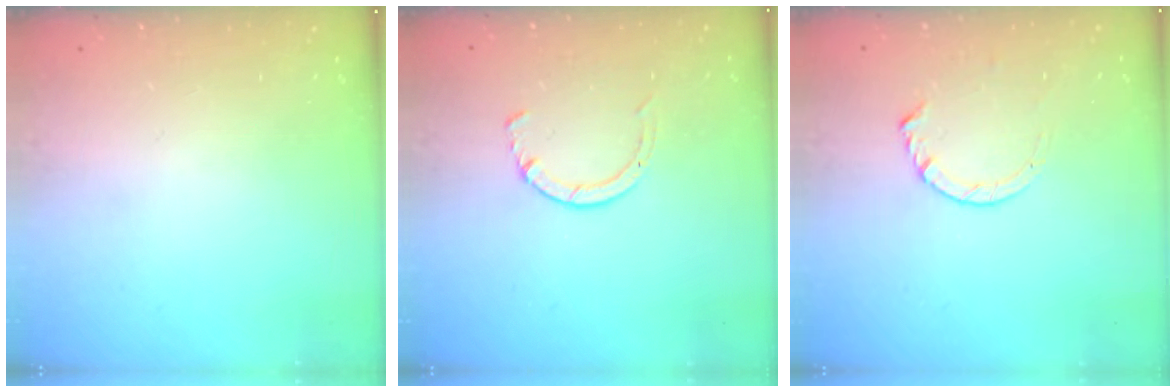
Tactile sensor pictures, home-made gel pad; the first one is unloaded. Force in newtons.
{"total": 2.8, "press": 2.8, "slide": 0.4}
{"total": 4.4, "press": 4.4, "slide": 0.5}